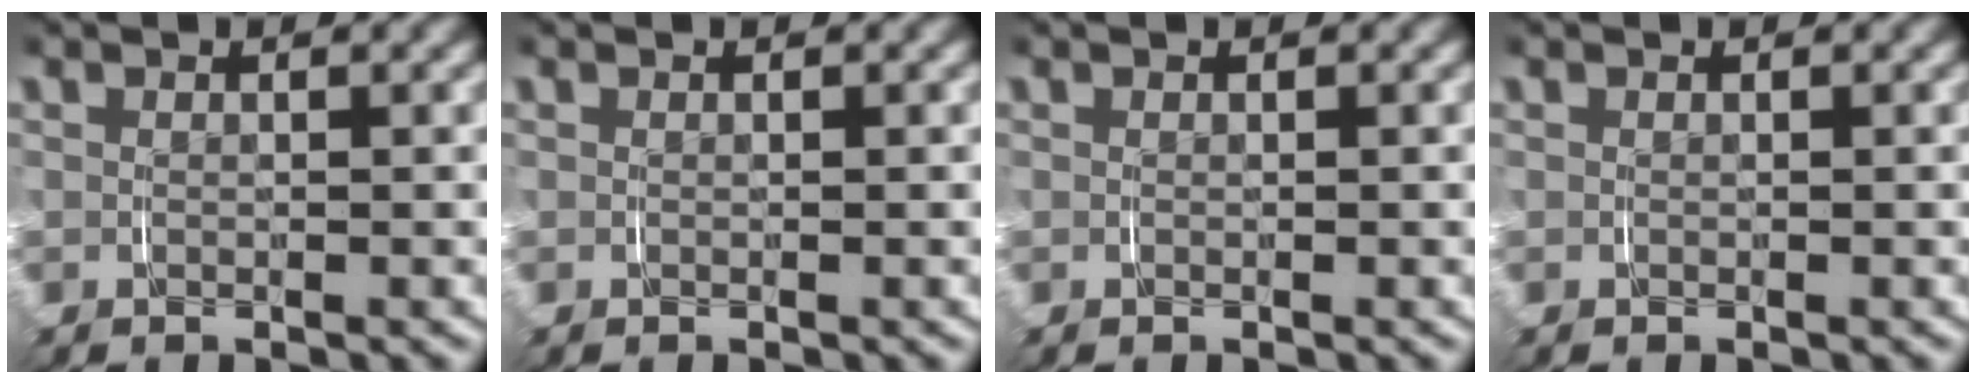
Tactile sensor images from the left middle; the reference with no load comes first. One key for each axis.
{"total": 0.0}
{"total": 0.0}
{"total": 0.0}